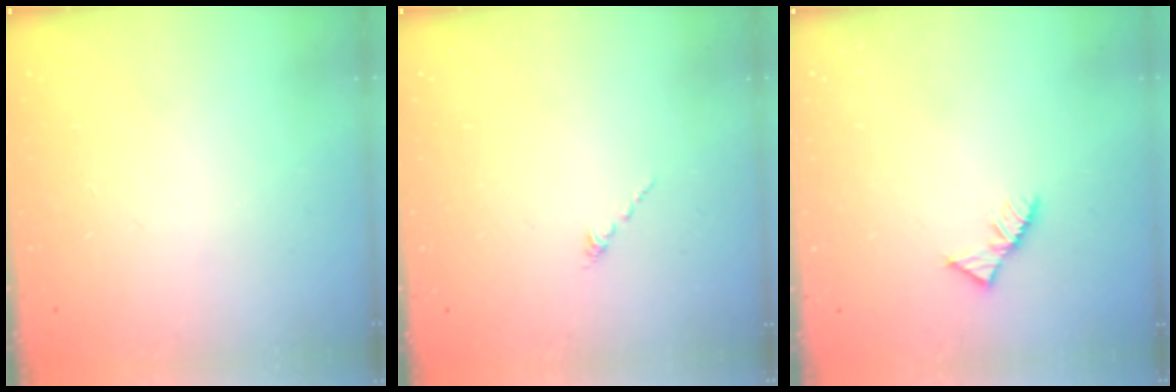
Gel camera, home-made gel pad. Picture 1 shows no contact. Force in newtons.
{"total": 0.0}
{"total": 4.4, "press": 4.3, "slide": 0.7}